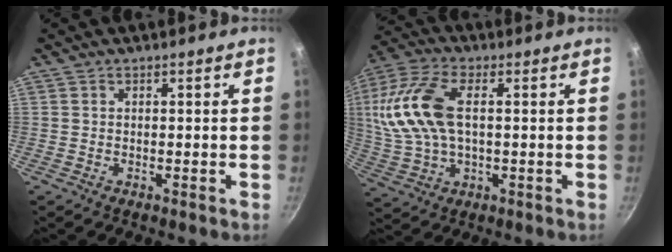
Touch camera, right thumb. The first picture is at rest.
{"total": 16.4, "force": [2.5, 9.1, 13.4], "torque": [-0.283, 0.013, 0.043]}